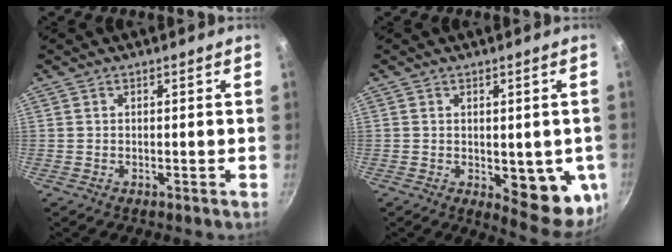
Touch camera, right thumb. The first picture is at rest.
{"total": 12.2, "force": [-2.2, 5.4, 10.7], "torque": [-0.094, -0.018, -0.020]}